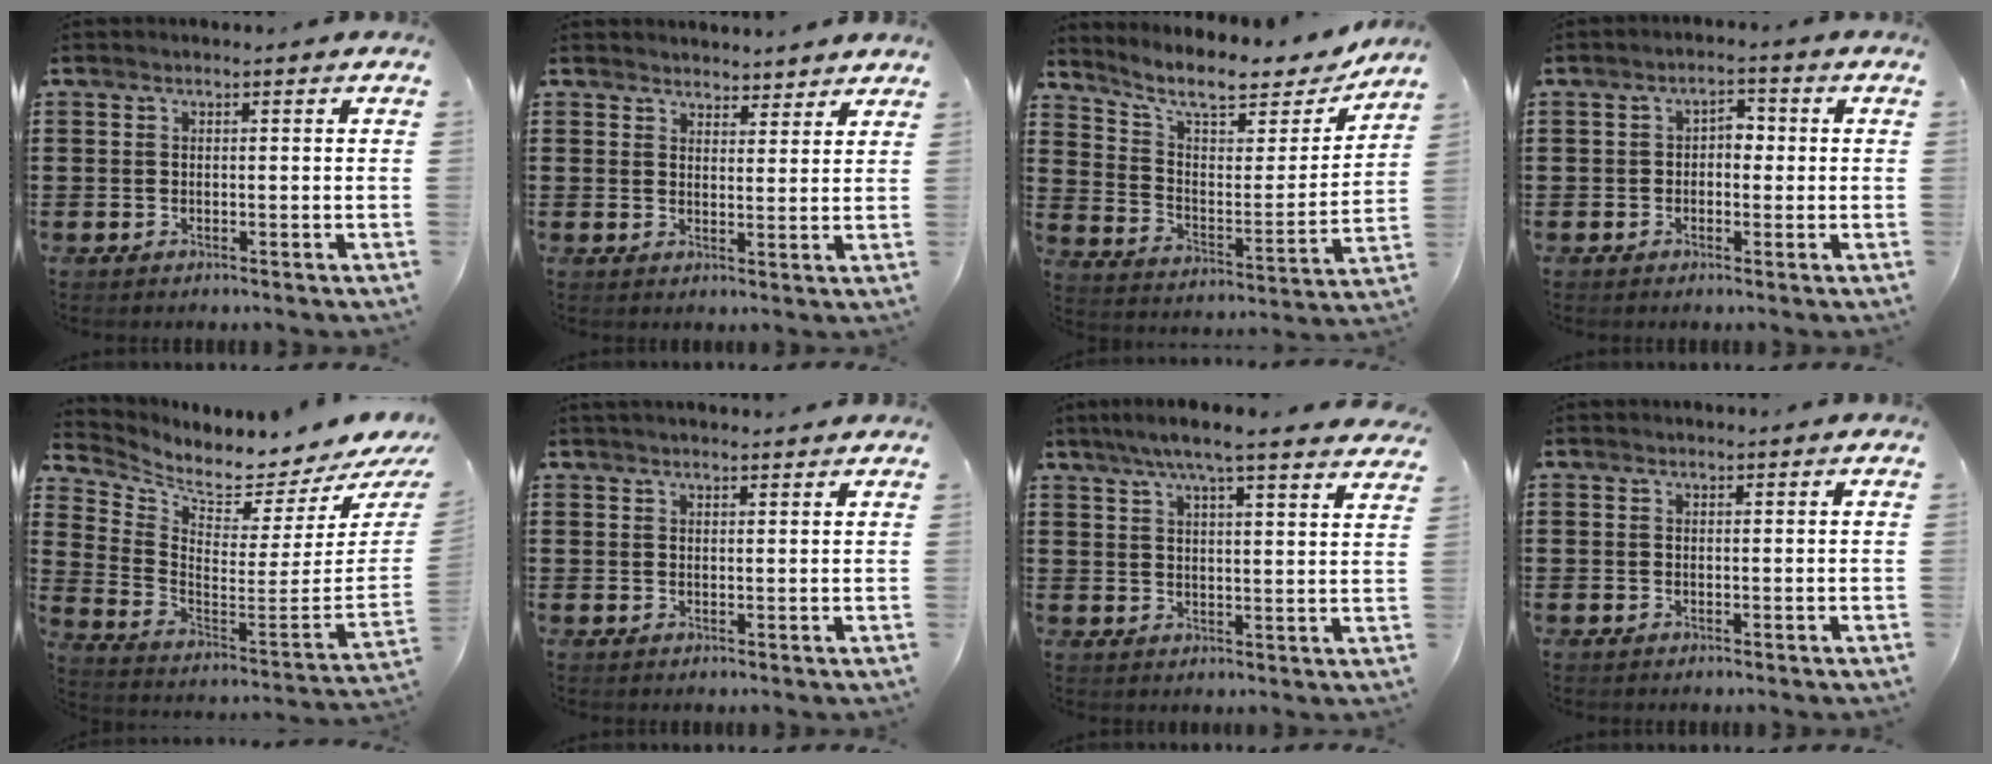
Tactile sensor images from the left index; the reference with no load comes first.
{"total": 2.9, "force": [2.7, 0.7, -0.6], "torque": [0.002, -0.007, 0.053]}
{"total": 8.6, "force": [7.1, 2.1, 4.4], "torque": [-0.102, -0.048, 0.118]}
{"total": 2.3, "force": [-0.5, 1.6, 1.6], "torque": [-0.034, 0.010, -0.014]}
{"total": 3.4, "force": [3.2, 0.3, 1.2], "torque": [-0.042, -0.067, 0.043]}
{"total": 1.4, "force": [1.4, 0.2, 0.0], "torque": [-0.004, 0.002, 0.028]}
{"total": 5.8, "force": [5.0, -0.2, 2.9], "torque": [-0.072, -0.018, 0.087]}
{"total": 0.0}